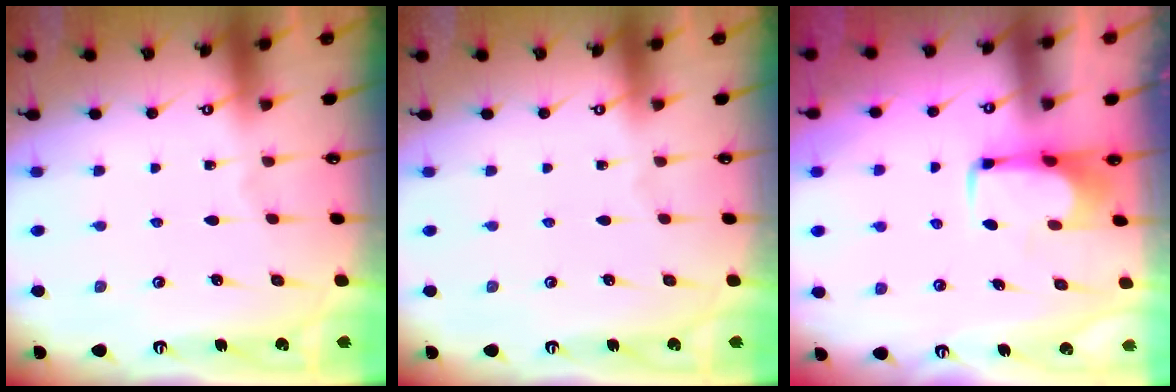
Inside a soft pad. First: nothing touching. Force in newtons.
{"total": 0.0}
{"total": 1.5, "press": 1.5, "slide": 0.2}